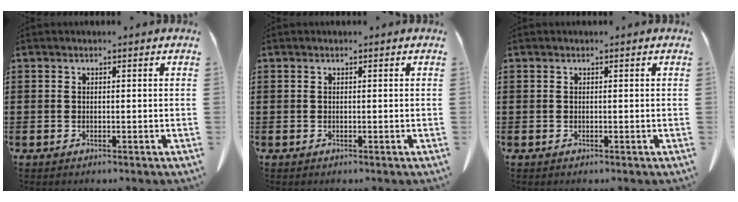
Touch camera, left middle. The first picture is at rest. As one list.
[{"total": 0.0}, {"total": 0.0}]